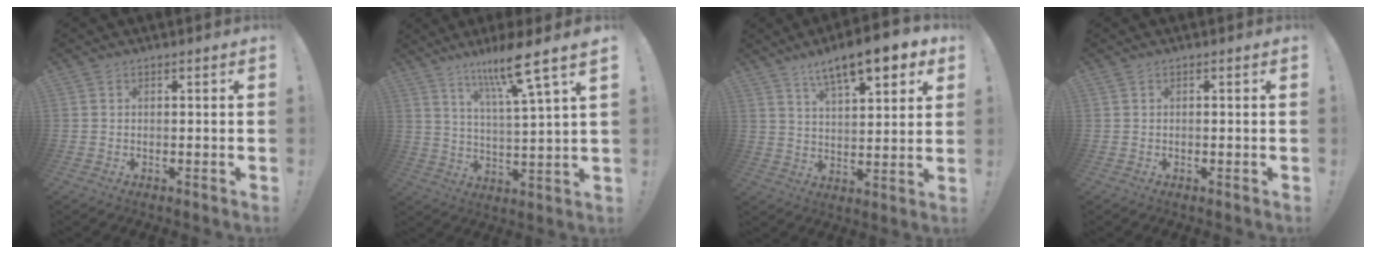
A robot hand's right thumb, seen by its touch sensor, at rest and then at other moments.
{"total": 12.1, "force": [8.2, -0.3, 9.0], "torque": [-0.144, -0.052, 0.119]}
{"total": 12.9, "force": [8.3, 3.7, 9.1], "torque": [-0.141, -0.045, 0.136]}
{"total": 0.0}